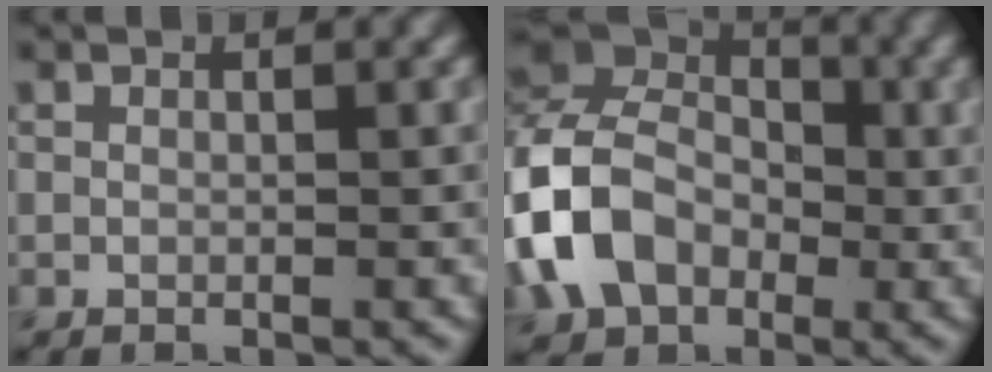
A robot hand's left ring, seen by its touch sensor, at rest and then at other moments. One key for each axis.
{"total": 10.4, "fx": -2.9, "fy": 8.0, "fz": 6.0, "tx": -0.127, "ty": -0.003, "tz": -0.069}